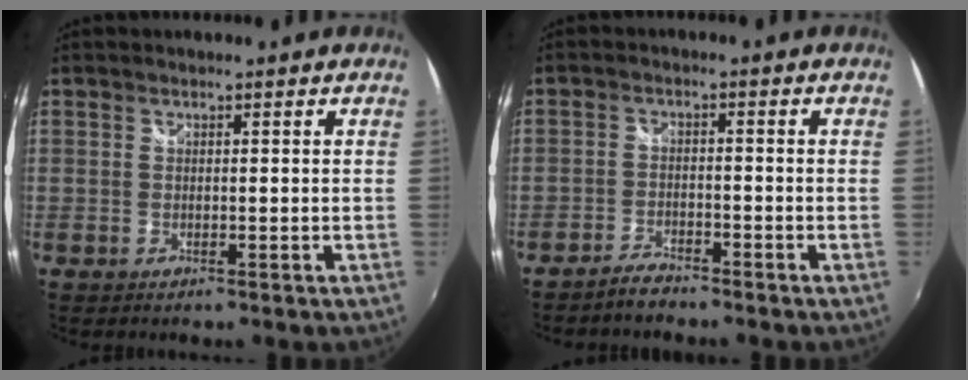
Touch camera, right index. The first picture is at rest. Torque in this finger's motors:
{"motor_torque": [0.31, -0.29, 0.07, 0.01]}